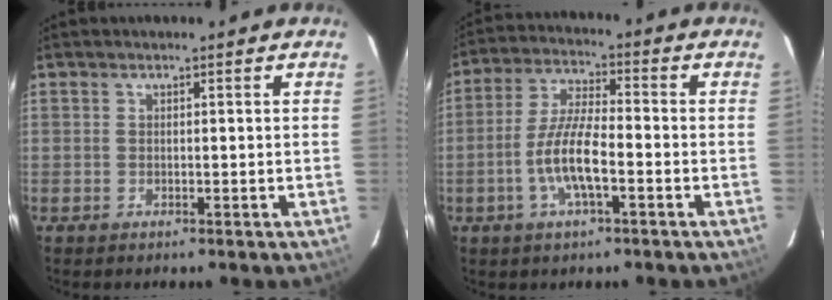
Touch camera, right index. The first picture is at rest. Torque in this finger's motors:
{"motor_torque": [1.61, -0.53, 0.83, 0.21]}